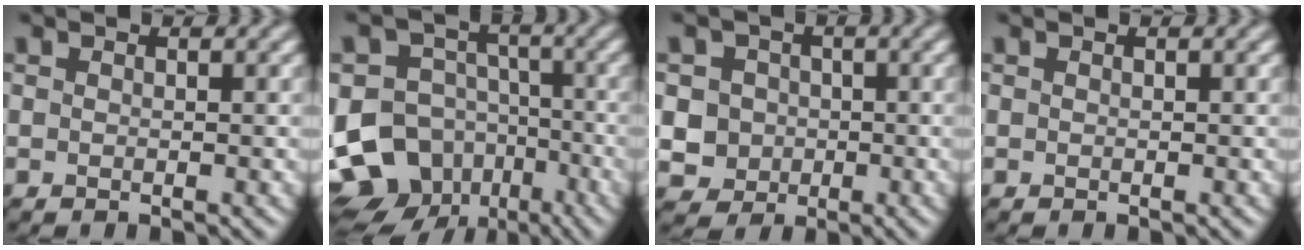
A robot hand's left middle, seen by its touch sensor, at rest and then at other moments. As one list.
[{"total": 14.6, "force": [-7.3, 11.6, 5.1], "torque": [-0.115, -0.026, -0.132]}, {"total": 4.4, "force": [0.0, 4.1, 1.4], "torque": [-0.013, 0.011, -0.008]}, {"total": 0.0}]